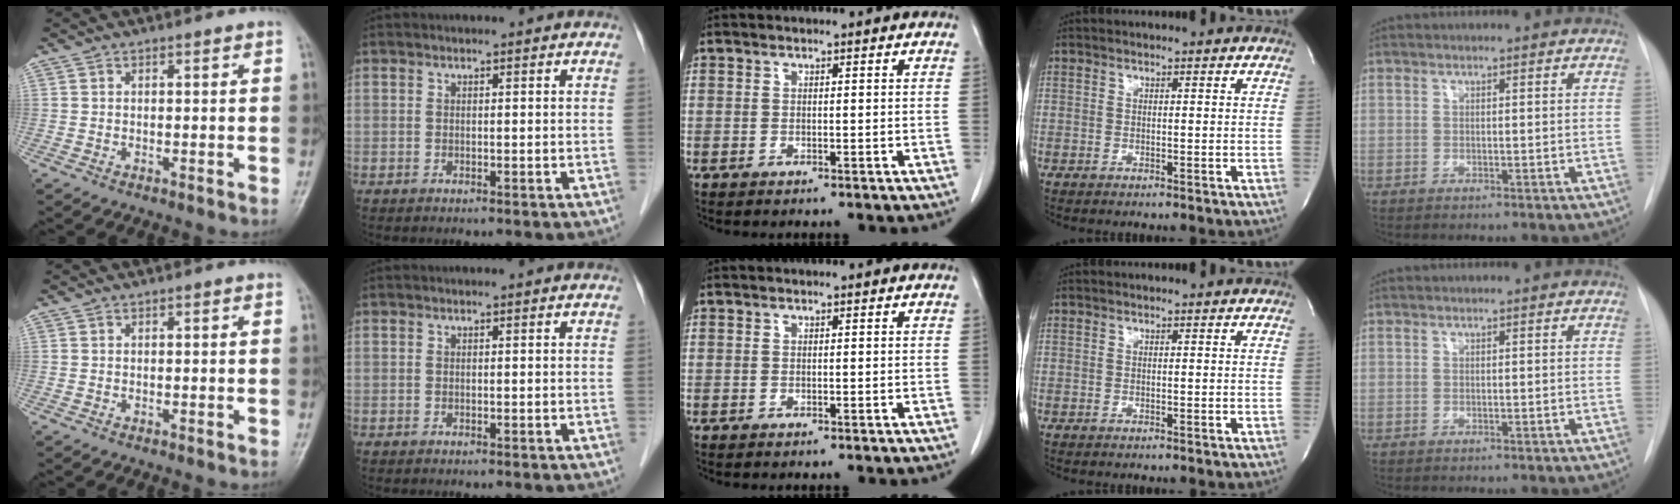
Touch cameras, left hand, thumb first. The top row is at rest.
{}